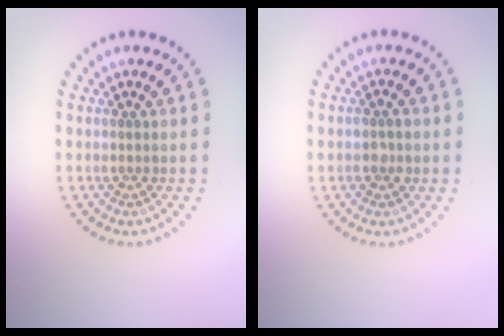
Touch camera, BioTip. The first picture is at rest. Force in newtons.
{"total": 1.4, "press": 1.4, "slide": 0.2}